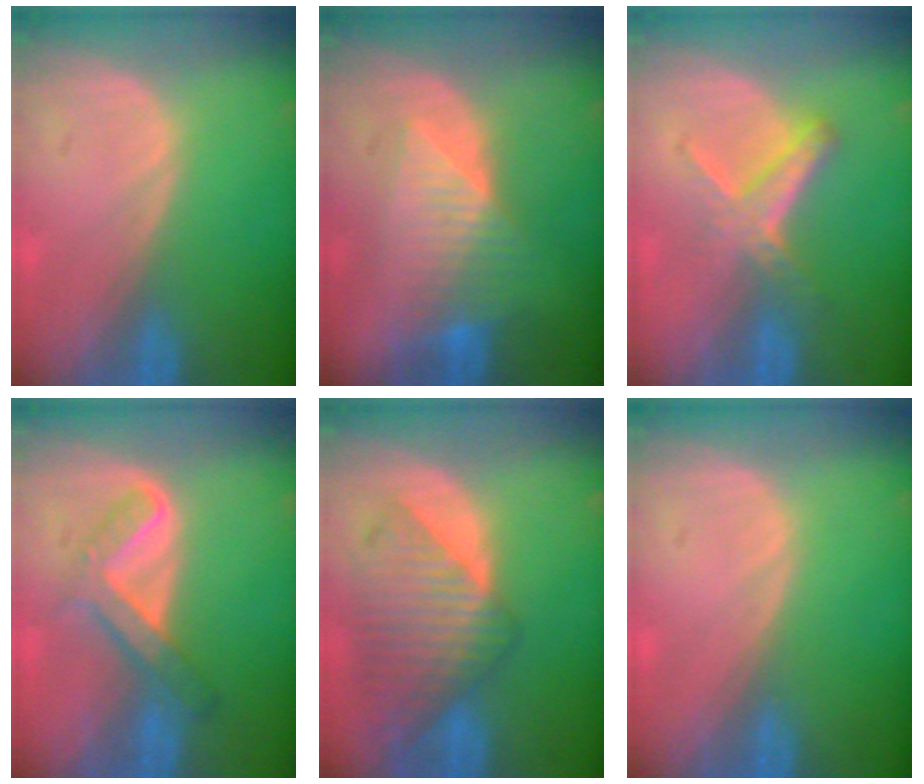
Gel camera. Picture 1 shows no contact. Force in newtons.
{"total": 7.1, "press": 7.0, "slide": 1.1}
{"total": 5.9, "press": 5.1, "slide": 3.0}
{"total": 5.6, "press": 5.1, "slide": 2.2}
{"total": 9.1, "press": 8.2, "slide": 4.0}
{"total": 0.0}